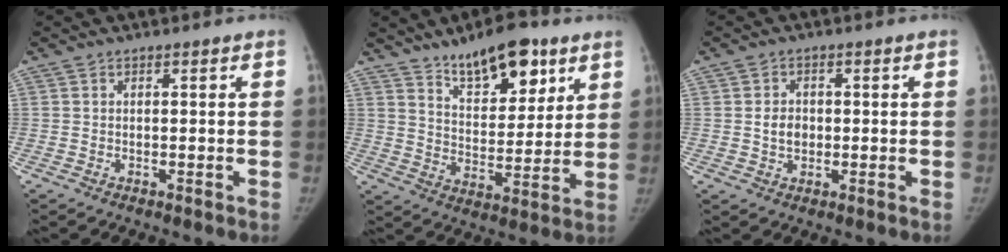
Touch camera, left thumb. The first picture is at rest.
{"total": 15.2, "force": [10.0, 6.7, 9.4], "torque": [-0.101, -0.053, 0.163]}
{"total": 3.7, "force": [0.0, 3.0, 2.2], "torque": [-0.024, 0.002, 0.000]}